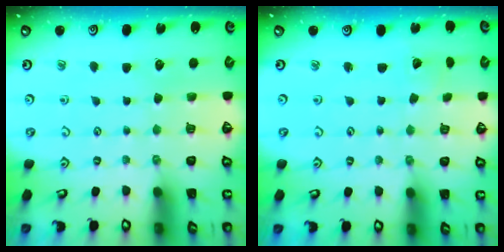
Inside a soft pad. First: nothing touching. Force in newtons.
{"total": 2.2, "press": 2.2, "slide": 0.2}